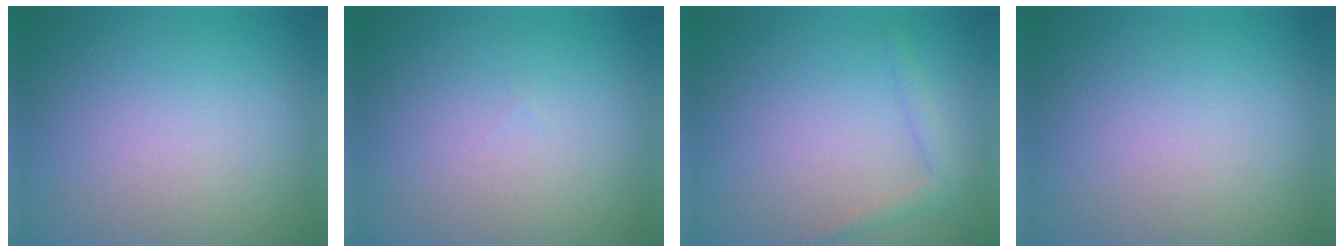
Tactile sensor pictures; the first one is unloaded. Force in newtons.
{"total": 0.0}
{"total": 1.5, "press": 1.5, "slide": 0.1}
{"total": 0.0}